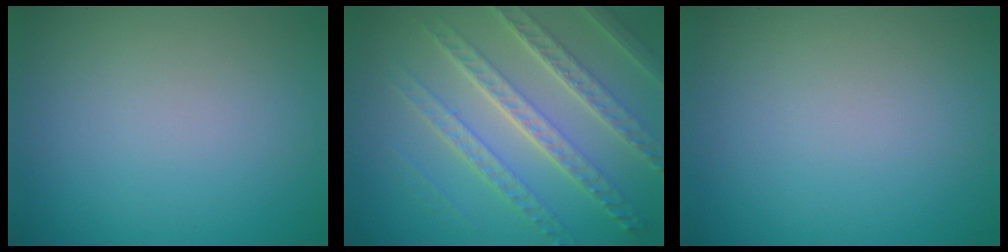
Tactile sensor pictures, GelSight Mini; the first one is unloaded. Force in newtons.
{"total": 7.4, "press": 5.3, "slide": 5.2}
{"total": 0.0}